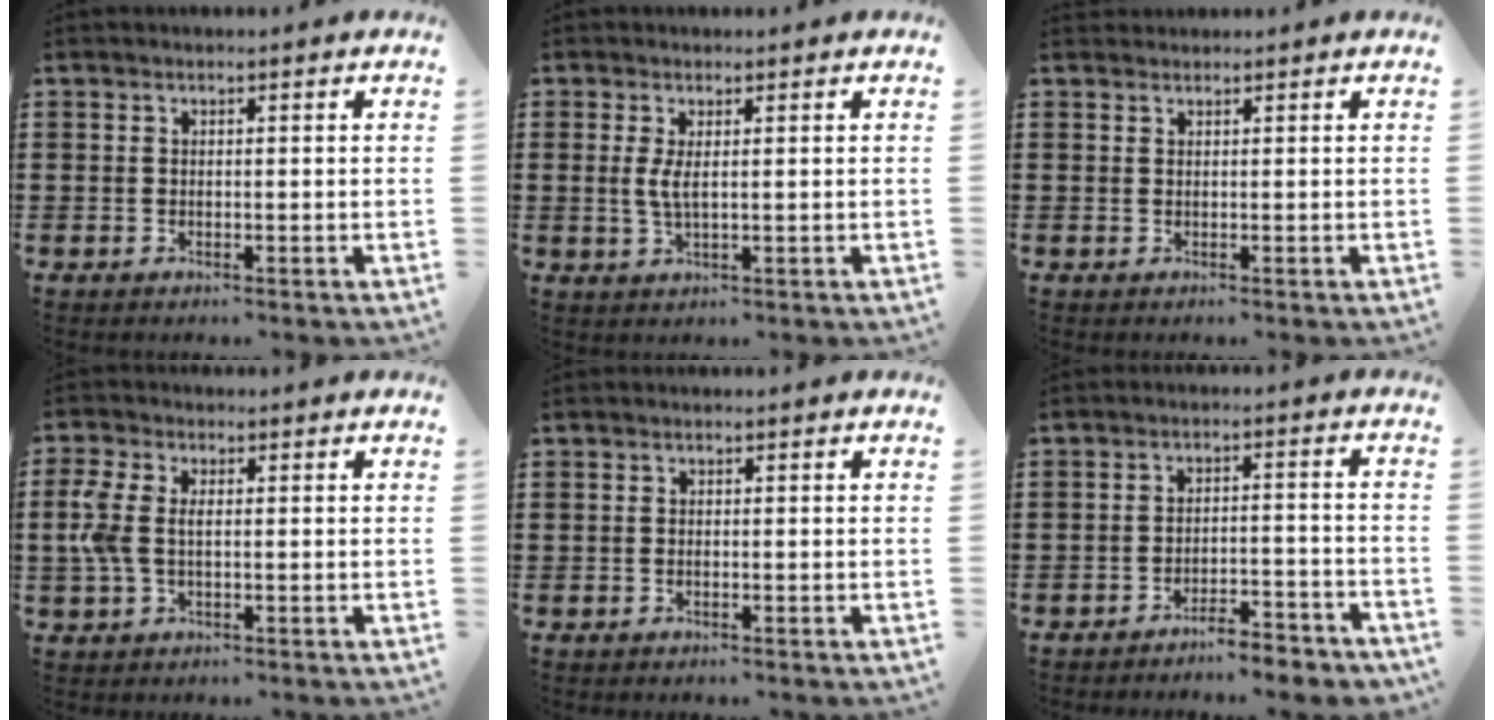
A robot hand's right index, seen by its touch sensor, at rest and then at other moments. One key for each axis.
{"total": 2.6, "fx": 0.4, "fy": 0.5, "fz": 2.5, "tx": -0.058, "ty": -0.004, "tz": 0.005}
{"total": 0.8, "fx": 0.7, "fy": 0.3, "fz": -0.1, "tx": 0.003, "ty": 0.003, "tz": 0.013}
{"total": 4.8, "fx": 0.1, "fy": 2.7, "fz": 4.0, "tx": -0.107, "ty": -0.002, "tz": -0.009}
{"total": 0.0}
{"total": 4.0, "fx": -3.9, "fy": 0.1, "fz": 0.9, "tx": -0.019, "ty": 0.003, "tz": -0.081}